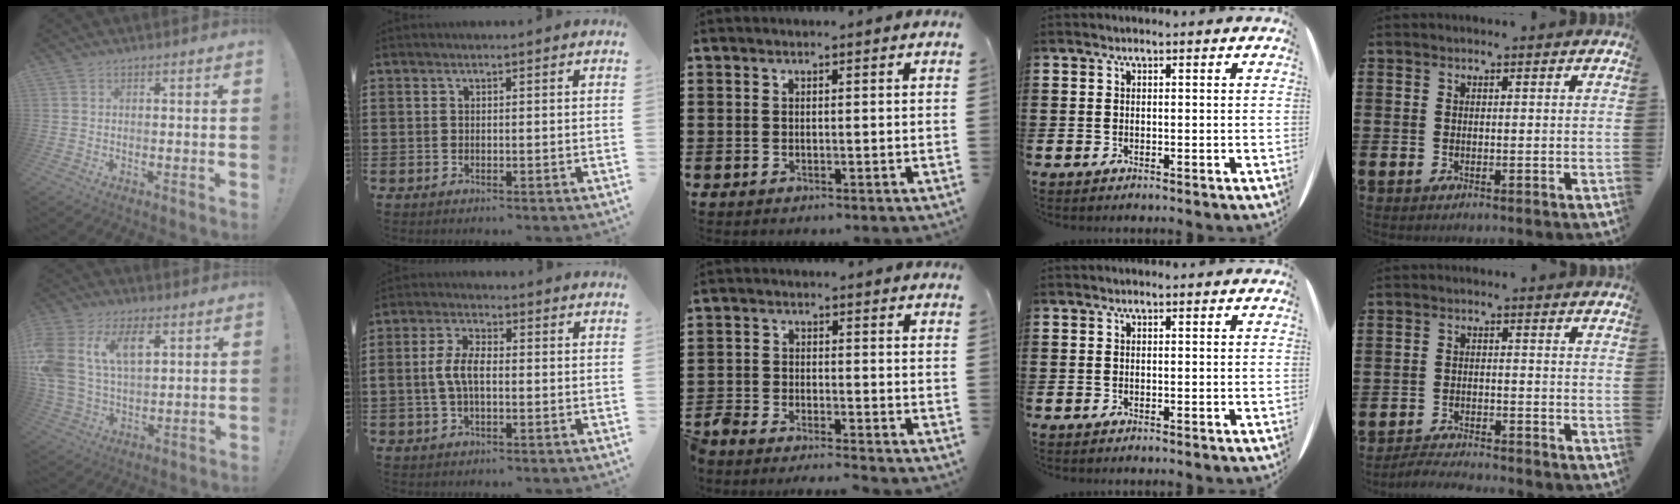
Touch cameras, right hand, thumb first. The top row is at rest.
{"thumb": {"total": 14.8, "force": [6.1, 9.4, 9.6], "torque": [-0.205, -0.016, 0.112]}, "index": {"total": 5.3, "force": [-0.5, 2.5, 4.6], "torque": [-0.112, -0.003, -0.018]}, "middle": {"total": 4.1, "force": [-4.1, 0.2, 0.1], "torque": [-0.027, -0.006, -0.094]}, "little": {"total": 2.6, "force": [-2.6, -0.1, 0.0], "torque": [-0.004, 0.003, -0.055]}}